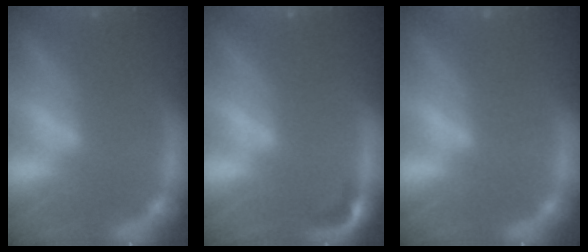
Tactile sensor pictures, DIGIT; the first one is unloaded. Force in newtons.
{"total": 1.4}
{"total": 0.0}